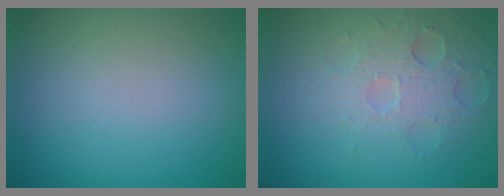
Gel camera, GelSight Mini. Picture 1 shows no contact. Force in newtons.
{"total": 3.6, "press": 3.3, "slide": 1.3}